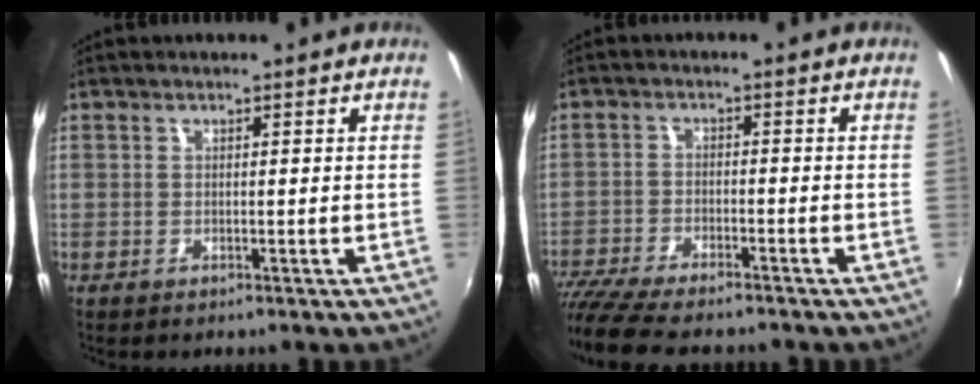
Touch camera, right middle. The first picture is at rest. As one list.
[{"total": 12.2, "force": [-10.5, 2.2, 5.8], "torque": [-0.135, -0.042, -0.183]}]